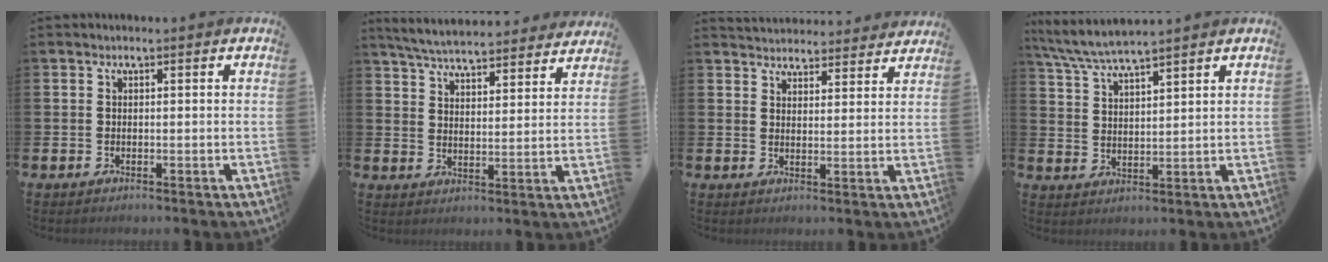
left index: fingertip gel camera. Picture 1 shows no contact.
{"total": 6.3, "force": [6.1, 0.7, 1.1], "torque": [-0.049, -0.036, 0.109]}
{"total": 4.4, "force": [4.3, 0.8, -0.2], "torque": [0.002, -0.028, 0.076]}
{"total": 5.6, "force": [5.3, 0.2, 1.8], "torque": [-0.057, -0.021, 0.096]}